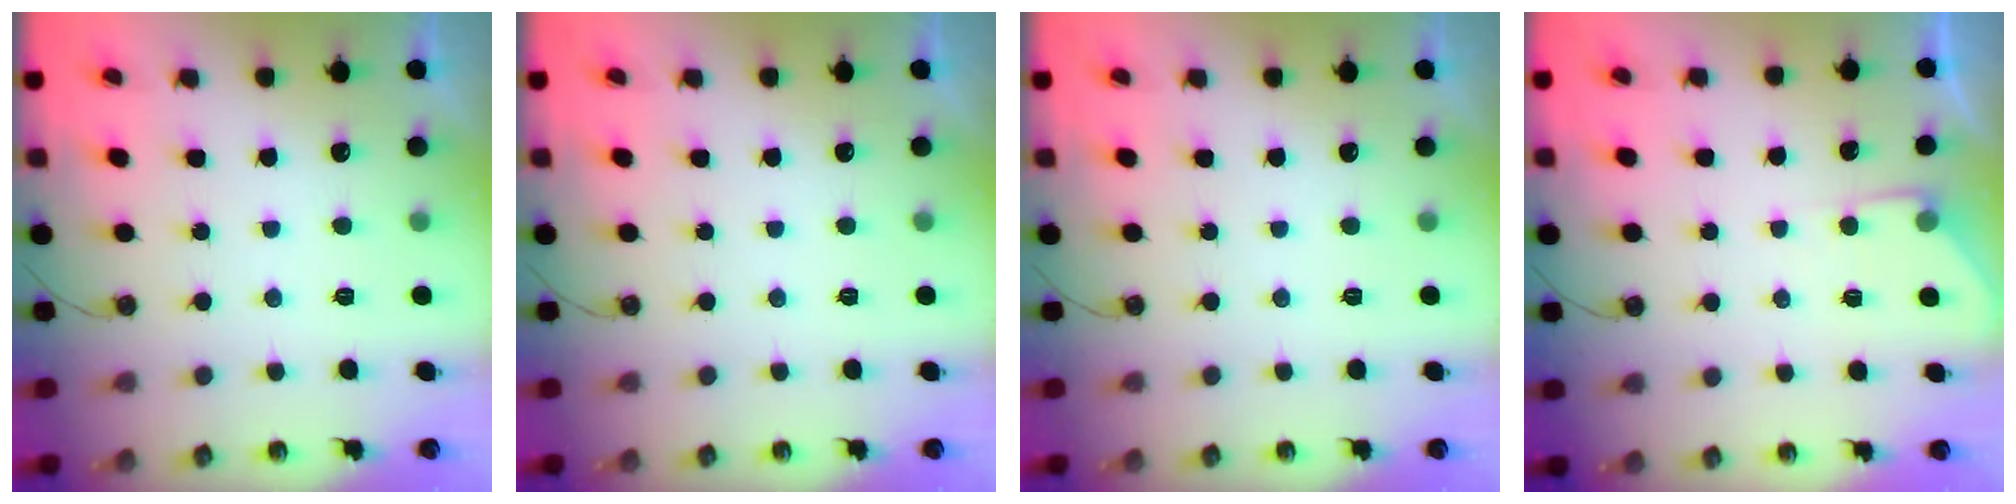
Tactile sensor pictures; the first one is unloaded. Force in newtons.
{"total": 0.0}
{"total": 0.0}
{"total": 4.0, "press": 4.0, "slide": 0.4}